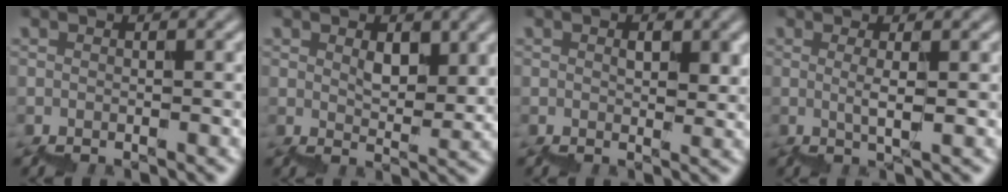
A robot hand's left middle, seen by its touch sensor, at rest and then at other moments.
{"total": 3.6, "force": [2.3, 1.5, 2.3], "torque": [-0.041, 0.004, 0.045]}
{"total": 1.8, "force": [0.9, 0.8, 1.4], "torque": [-0.028, 0.001, 0.013]}
{"total": 1.3, "force": [0.9, 0.0, 1.0], "torque": [-0.017, 0.003, 0.019]}